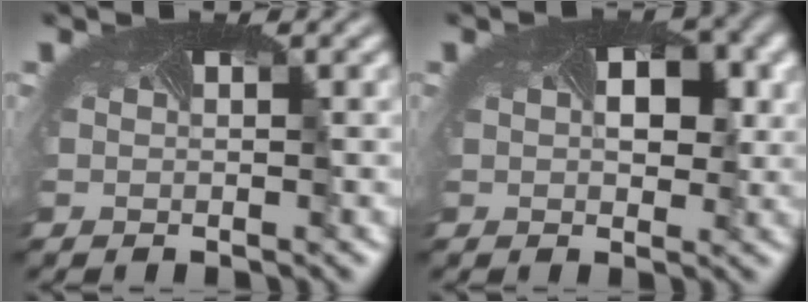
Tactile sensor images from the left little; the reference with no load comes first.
{"total": 4.0, "force": [0.7, 2.5, 3.1], "torque": [-0.052, 0.002, 0.011]}